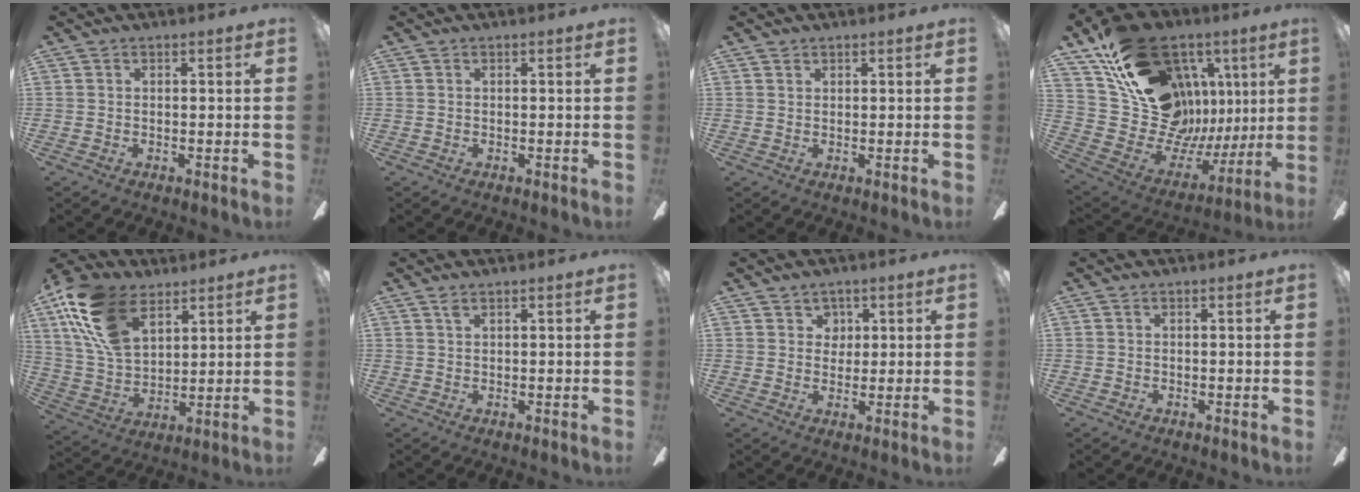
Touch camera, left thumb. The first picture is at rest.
{"total": 0.0}
{"total": 0.9, "force": [0.8, 0.4, 0.0], "torque": [-0.001, 0.000, 0.015]}
{"total": 24.4, "force": [12.6, 16.8, 12.4], "torque": [-0.206, -0.084, 0.268]}
{"total": 18.8, "force": [10.0, 11.0, 11.6], "torque": [-0.252, -0.024, 0.187]}
{"total": 1.2, "force": [1.0, 0.3, 0.6], "torque": [-0.015, 0.002, 0.017]}
{"total": 3.7, "force": [2.0, 3.1, 0.3], "torque": [0.005, -0.005, 0.031]}
{"total": 0.0}